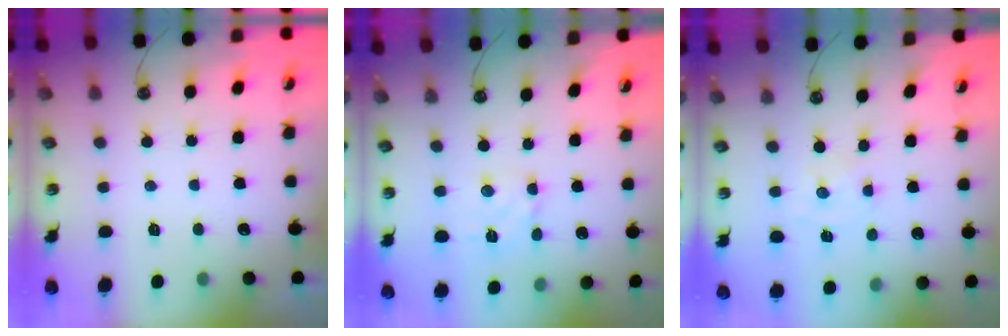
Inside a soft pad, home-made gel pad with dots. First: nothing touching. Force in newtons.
{"total": 3.8, "press": 3.8, "slide": 0.5}
{"total": 0.0}